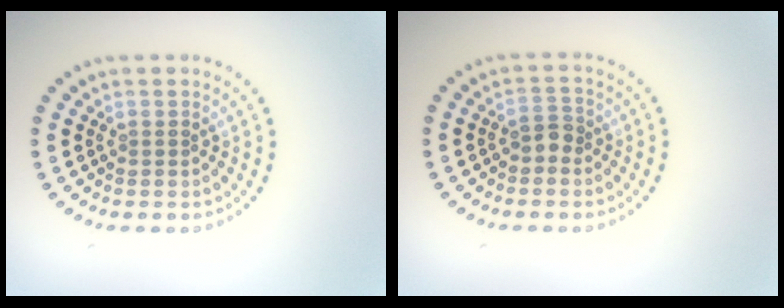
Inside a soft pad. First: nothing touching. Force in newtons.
{"total": 1.6, "press": 1.4, "slide": 0.8}